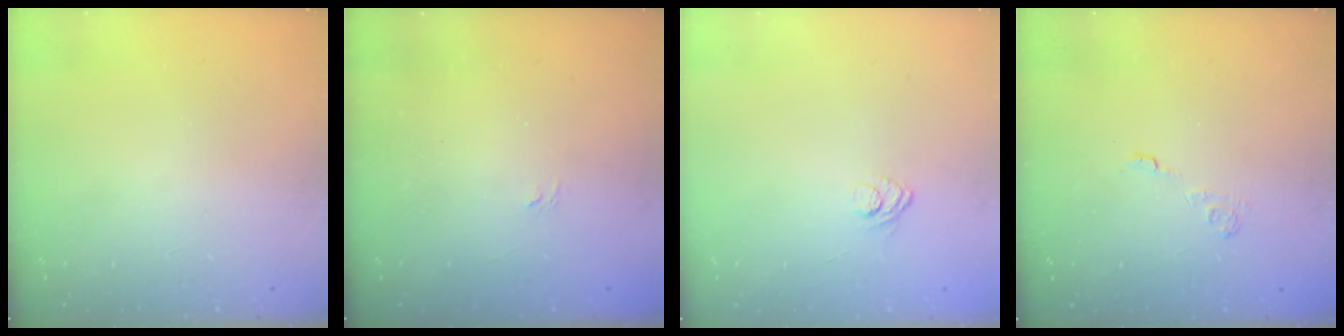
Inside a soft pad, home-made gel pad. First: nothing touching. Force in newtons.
{"total": 1.5, "press": 1.1, "slide": 1.0}
{"total": 3.3, "press": 3.1, "slide": 1.0}
{"total": 2.2, "press": 1.7, "slide": 1.4}